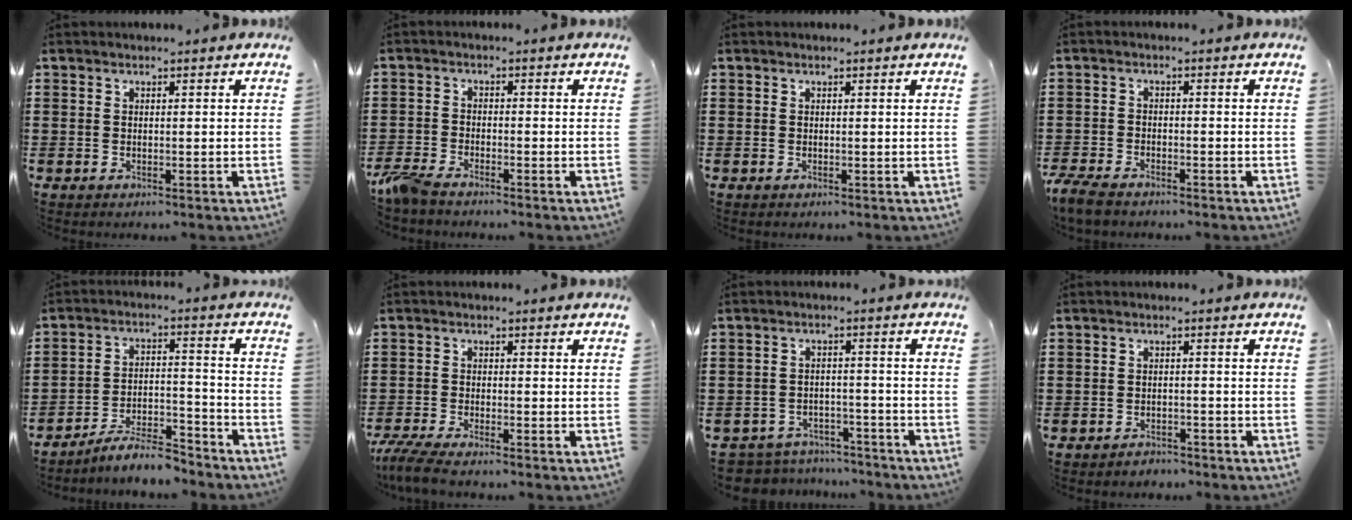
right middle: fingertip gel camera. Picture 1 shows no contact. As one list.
[{"total": 3.2, "force": [-2.8, 0.6, 1.4], "torque": [-0.051, -0.004, -0.064]}, {"total": 0.0}, {"total": 3.2, "force": [-2.9, 0.8, 1.2], "torque": [-0.042, -0.002, -0.065]}, {"total": 6.9, "force": [-6.3, 0.8, 2.6], "torque": [-0.045, 0.009, -0.120]}, {"total": 3.9, "force": [-3.5, 0.1, 1.7], "torque": [-0.056, -0.016, -0.076]}, {"total": 4.4, "force": [-4.3, 0.7, -0.2], "torque": [-0.012, 0.003, -0.094]}, {"total": 1.9, "force": [-1.8, 0.5, -0.3], "torque": [-0.001, 0.004, -0.043]}]